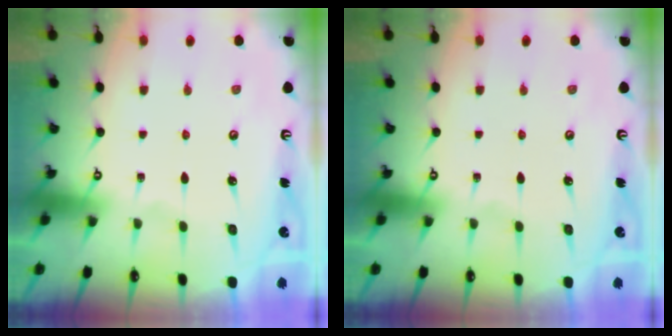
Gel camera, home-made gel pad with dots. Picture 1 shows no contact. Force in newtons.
{"total": 0.0}